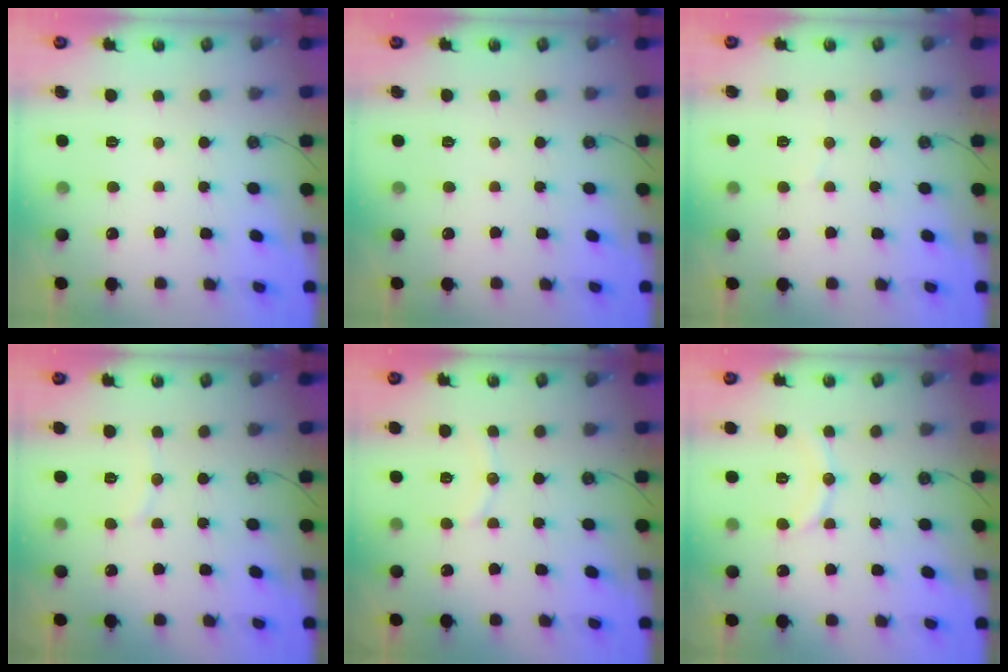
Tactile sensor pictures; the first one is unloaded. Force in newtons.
{"total": 0.0}
{"total": 3.0, "press": 2.9, "slide": 0.3}
{"total": 5.3, "press": 5.3, "slide": 0.6}
{"total": 5.8, "press": 5.3, "slide": 2.2}
{"total": 8.1, "press": 8.1, "slide": 0.9}